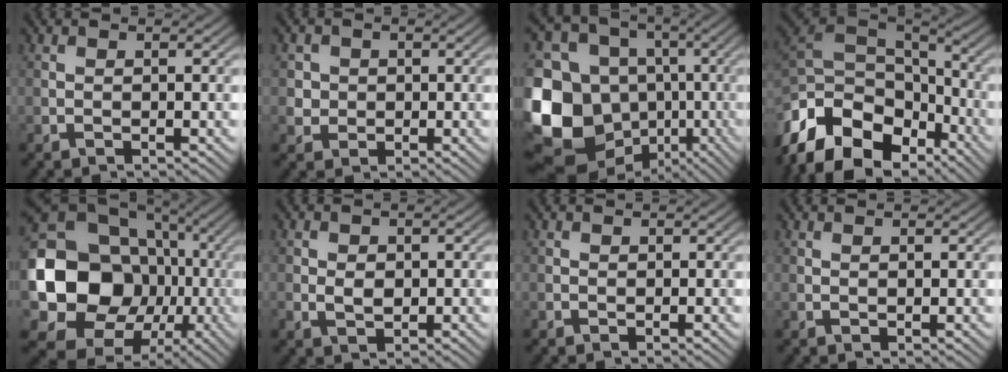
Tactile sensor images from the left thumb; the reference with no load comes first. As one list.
[{"total": 3.4, "force": [0.7, 3.2, 0.8], "torque": [-0.030, -0.008, 0.016]}, {"total": 18.1, "force": [-4.1, 15.3, 8.8], "torque": [-0.265, -0.012, -0.060]}, {"total": 16.1, "force": [-8.5, 9.8, 9.5], "torque": [-0.254, -0.021, -0.143]}, {"total": 20.4, "force": [-2.3, 17.4, 10.4], "torque": [-0.219, -0.040, -0.045]}, {"total": 2.7, "force": [0.0, 2.0, 1.8], "torque": [-0.035, -0.003, -0.001]}, {"total": 0.7, "force": [0.2, 0.7, 0.1], "torque": [-0.001, -0.004, 0.002]}, {"total": 0.6, "force": [0.4, 0.2, 0.4], "torque": [-0.007, -0.002, 0.007]}]